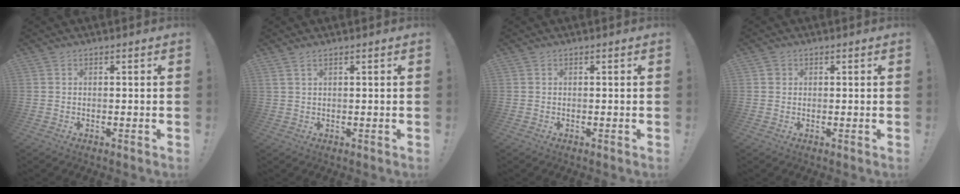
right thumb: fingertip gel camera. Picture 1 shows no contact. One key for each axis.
{"total": 1.8, "fx": 1.1, "fy": 0.3, "fz": 1.4, "tx": -0.031, "ty": -0.001, "tz": 0.021}
{"total": 0.0}
{"total": 1.1, "fx": 0.5, "fy": 1.0, "fz": 0.1, "tx": 0.005, "ty": -0.001, "tz": 0.009}